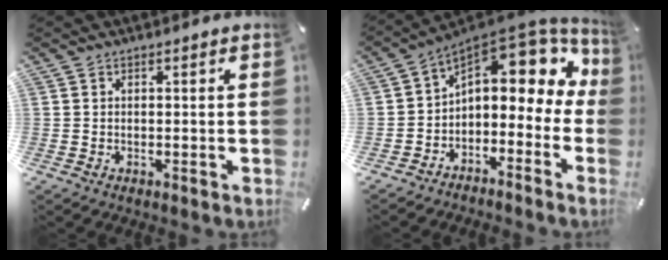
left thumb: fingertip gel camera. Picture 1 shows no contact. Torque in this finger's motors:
{"motor_torque": [0.61, 2.16, 0.34, 0.15, 0.30]}